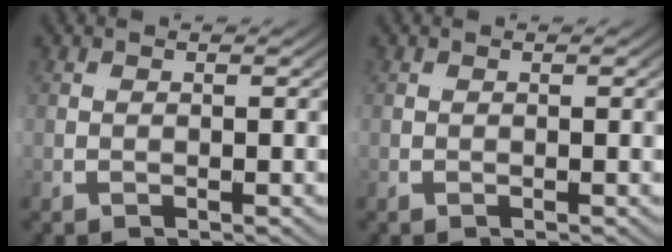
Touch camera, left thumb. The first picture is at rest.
{"total": 0.0}